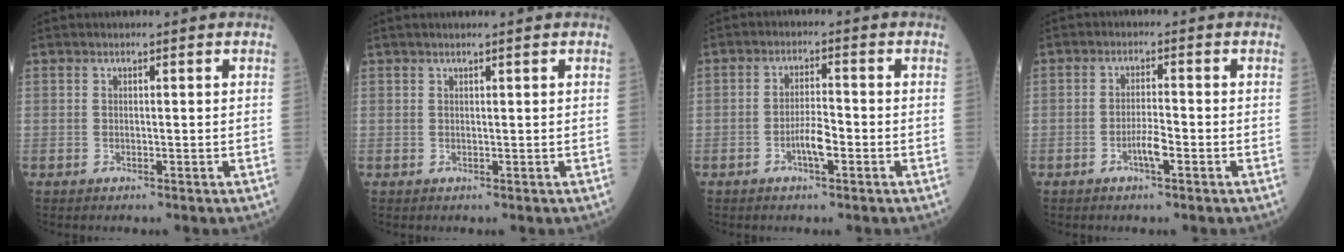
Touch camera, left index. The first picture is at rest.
{"total": 1.6, "force": [1.2, -0.1, 1.0], "torque": [-0.012, 0.011, 0.021]}
{"total": 3.9, "force": [-1.8, 0.8, 3.3], "torque": [-0.065, 0.000, -0.035]}
{"total": 2.9, "force": [-1.5, 0.4, 2.4], "torque": [-0.046, -0.001, -0.030]}